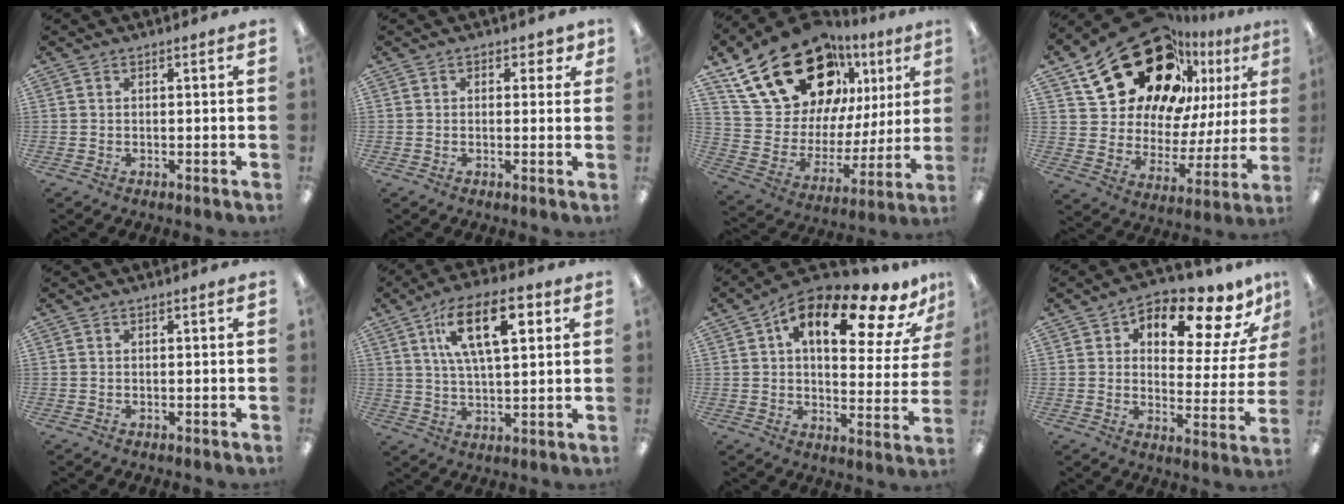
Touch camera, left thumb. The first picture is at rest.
{"total": 2.3, "force": [0.9, 1.6, 1.3], "torque": [-0.002, -0.003, 0.011]}
{"total": 26.1, "force": [16.2, 14.7, 14.3], "torque": [-0.244, -0.086, 0.306]}
{"total": 28.5, "force": [18.7, 16.2, 14.0], "torque": [-0.223, -0.104, 0.343]}
{"total": 0.0}
{"total": 15.2, "force": [6.5, 6.7, 12.0], "torque": [-0.181, -0.009, 0.106]}
{"total": 18.3, "force": [10.6, 7.5, 12.9], "torque": [-0.193, -0.054, 0.168]}
{"total": 11.7, "force": [8.5, 5.0, 6.2], "torque": [-0.084, -0.068, 0.142]}